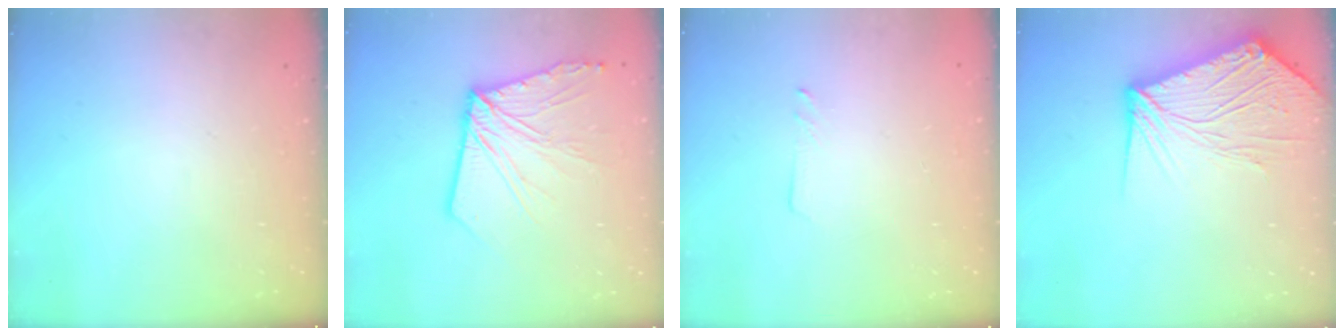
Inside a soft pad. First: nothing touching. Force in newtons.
{"total": 13.5, "press": 13.4, "slide": 1.6}
{"total": 1.3, "press": 1.2, "slide": 0.1}
{"total": 15.5, "press": 15.3, "slide": 2.2}